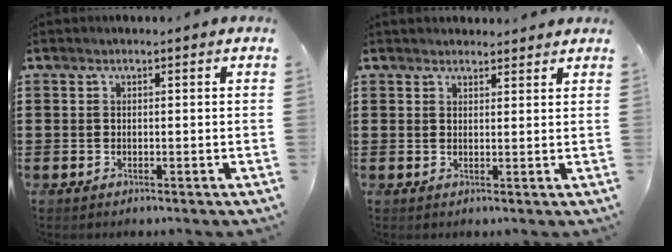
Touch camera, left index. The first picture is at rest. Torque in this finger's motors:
{"motor_torque": [-0.01, 0.31, -0.02, -0.11]}